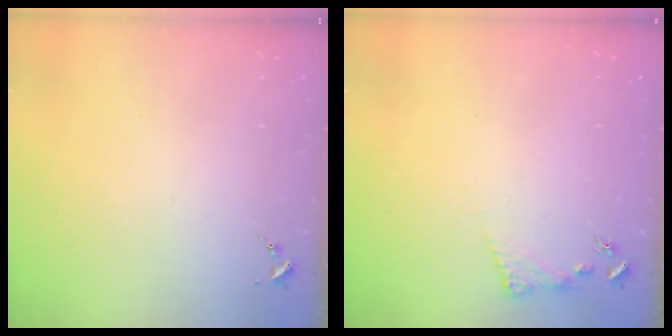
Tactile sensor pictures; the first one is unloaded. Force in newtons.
{"total": 6.0, "press": 6.0, "slide": 0.4}